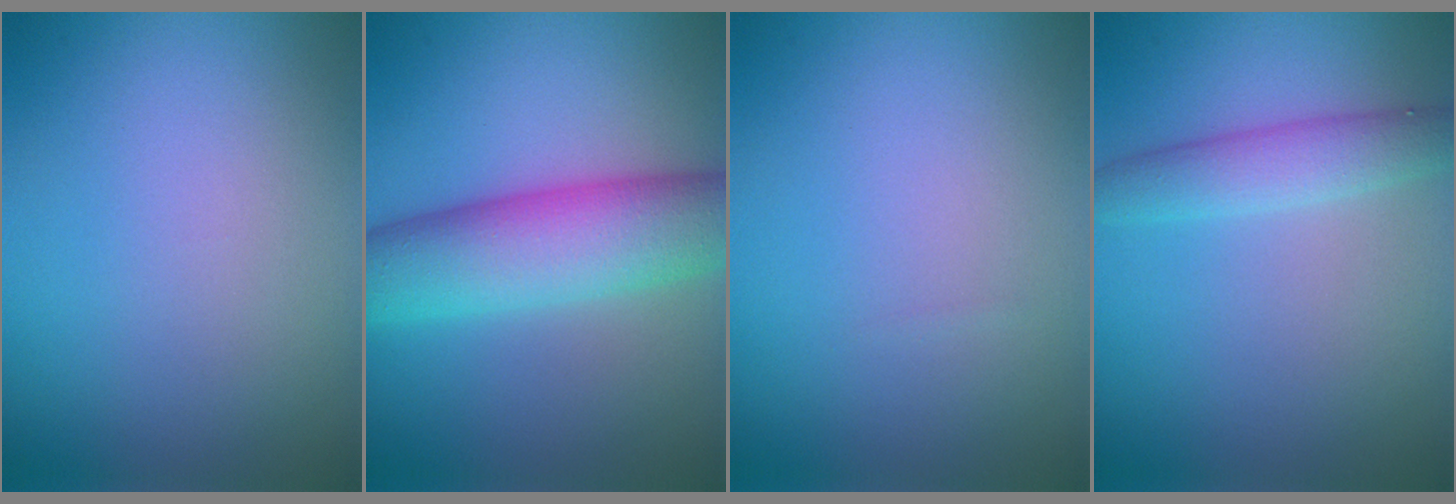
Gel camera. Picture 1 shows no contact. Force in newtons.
{"total": 8.8, "press": 8.8, "slide": 0.1}
{"total": 0.0}
{"total": 2.9, "press": 2.9, "slide": 0.1}